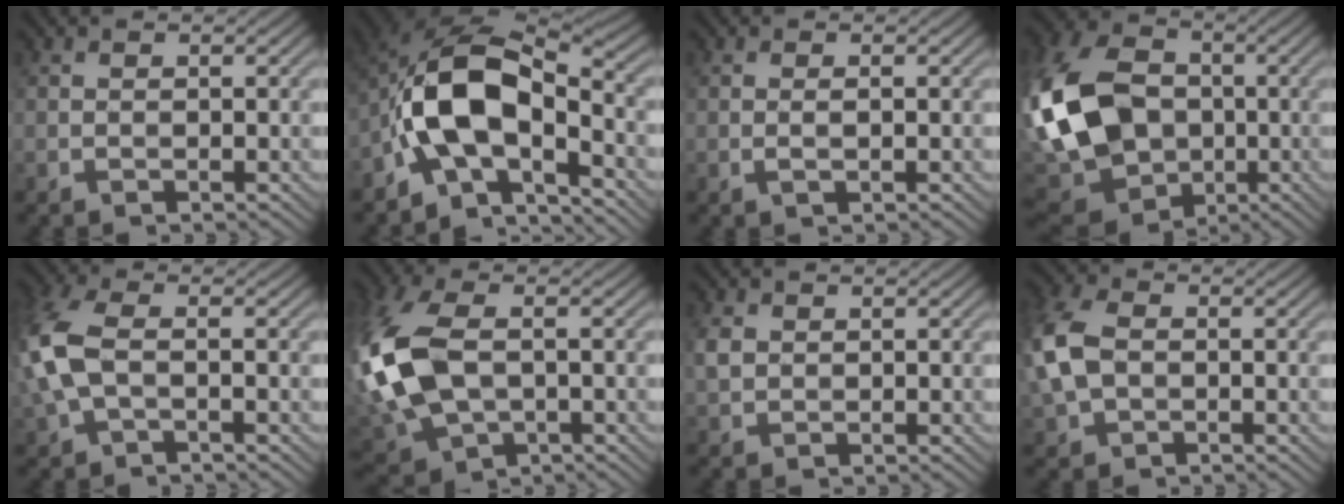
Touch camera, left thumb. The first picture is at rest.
{"total": 11.9, "force": [-3.5, 6.5, 9.4], "torque": [-0.178, 0.004, -0.076]}
{"total": 0.9, "force": [-0.2, 0.2, 0.9], "torque": [-0.017, 0.000, -0.004]}
{"total": 18.1, "force": [-2.1, 13.7, 11.6], "torque": [-0.292, -0.008, -0.035]}
{"total": 7.4, "force": [-0.2, 4.1, 6.2], "torque": [-0.177, 0.007, -0.010]}
{"total": 14.2, "force": [-0.4, 8.4, 11.4], "torque": [-0.314, -0.006, -0.006]}
{"total": 1.8, "force": [0.4, 1.5, 0.9], "torque": [-0.026, 0.001, 0.010]}
{"total": 7.7, "force": [-0.5, 5.4, 5.5], "torque": [-0.169, 0.009, -0.015]}